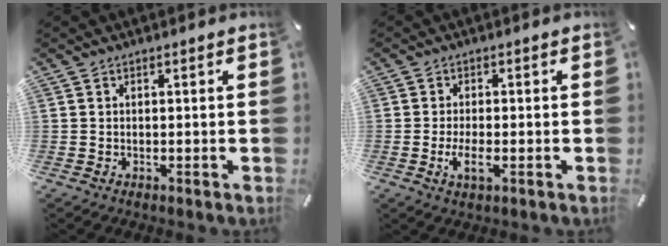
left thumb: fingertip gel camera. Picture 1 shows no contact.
{"total": 4.4, "force": [-1.3, 1.7, 3.8], "torque": [-0.082, -0.001, -0.027]}